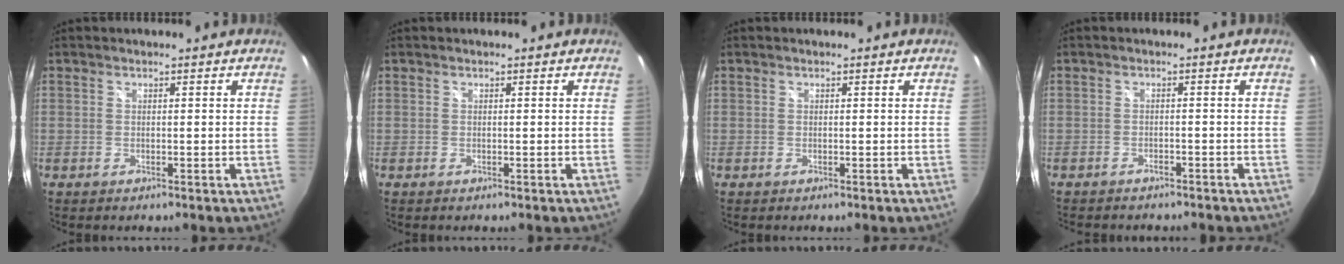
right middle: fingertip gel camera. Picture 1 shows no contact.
{"total": 0.0}
{"total": 0.0}
{"total": 3.9, "force": [-3.5, 1.3, 1.2], "torque": [-0.034, -0.009, -0.050]}